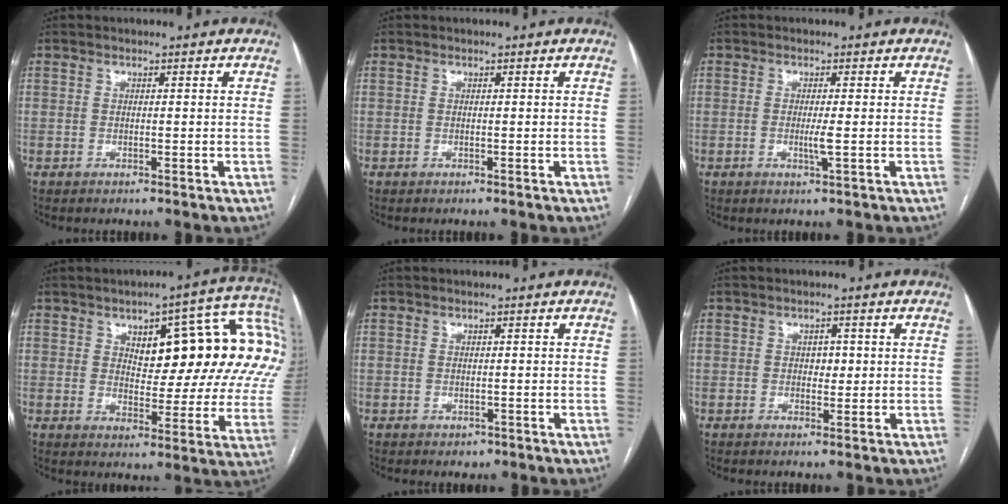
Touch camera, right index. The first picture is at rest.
{"total": 0.0}
{"total": 2.0, "force": [-0.3, -0.2, 2.0], "torque": [-0.040, -0.006, -0.006]}
{"total": 19.5, "force": [6.0, 6.7, 17.3], "torque": [-0.219, 0.036, 0.084]}
{"total": 1.2, "force": [-0.5, 1.0, 0.3], "torque": [-0.003, 0.003, -0.002]}
{"total": 1.8, "force": [0.2, 1.3, 1.3], "torque": [-0.015, 0.002, 0.005]}